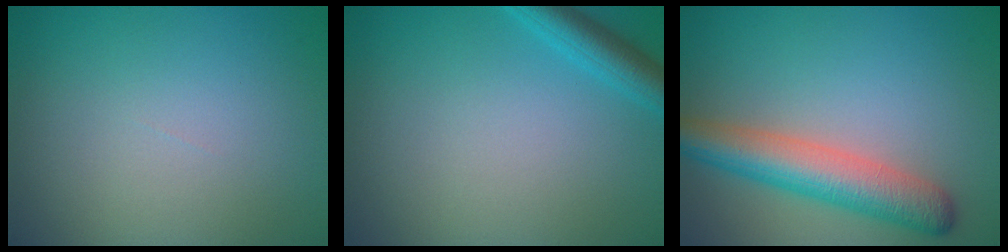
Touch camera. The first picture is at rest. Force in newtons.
{"total": 2.8, "press": 2.8, "slide": 0.2}
{"total": 5.6, "press": 5.6, "slide": 0.2}